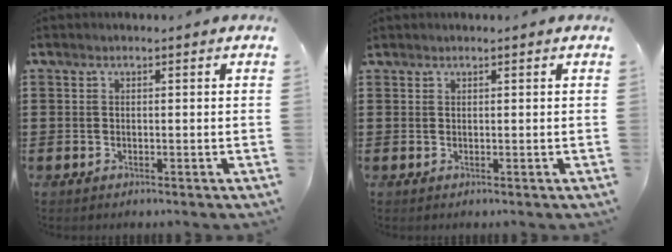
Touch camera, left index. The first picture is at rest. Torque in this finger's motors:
{"motor_torque": [0.90, 1.24, 0.18, 0.06]}